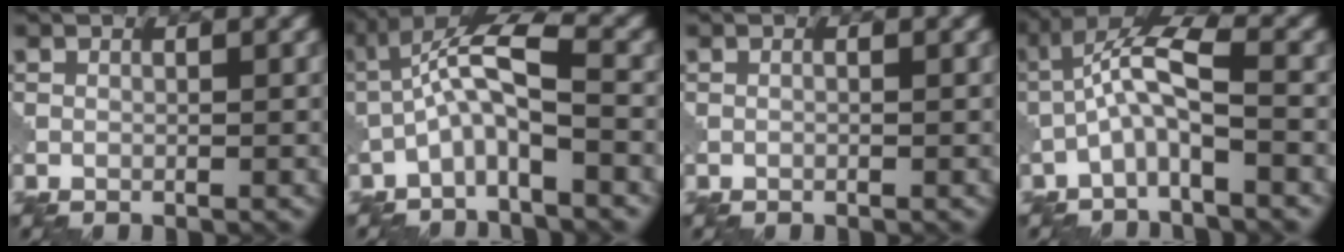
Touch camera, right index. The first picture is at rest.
{"total": 5.3, "force": [-1.7, 1.2, 4.9], "torque": [-0.095, 0.023, -0.045]}
{"total": 0.0}
{"total": 4.9, "force": [-1.6, 1.2, 4.5], "torque": [-0.093, 0.020, -0.041]}